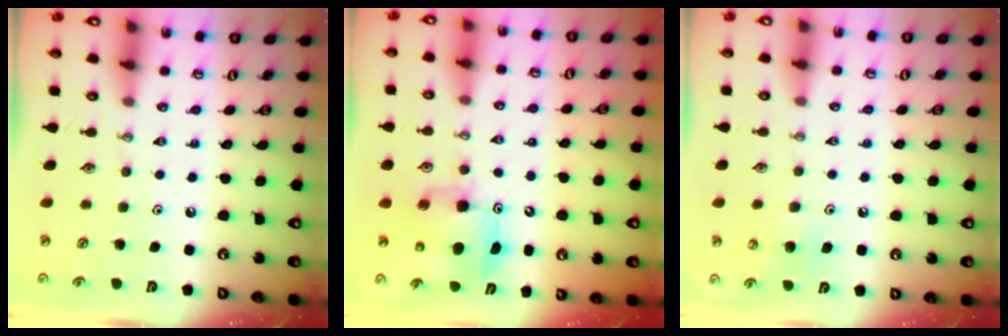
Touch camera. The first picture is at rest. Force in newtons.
{"total": 8.0, "press": 8.0, "slide": 0.8}
{"total": 7.4, "press": 7.4, "slide": 0.8}